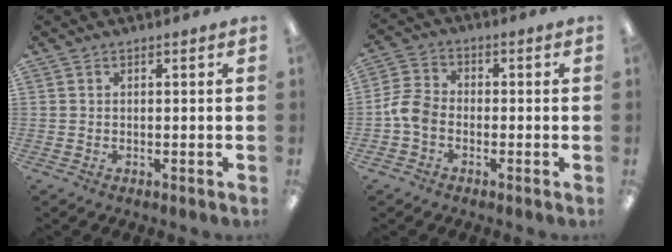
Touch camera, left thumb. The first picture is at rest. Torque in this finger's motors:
{"motor_torque": [-0.38, 1.16, 0.57, 0.18, 0.25]}